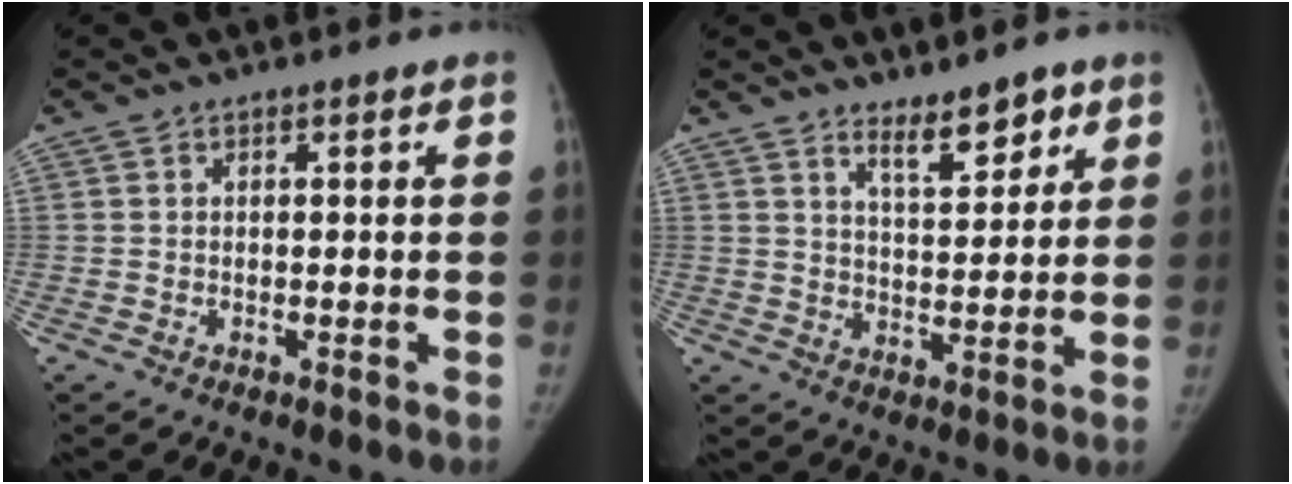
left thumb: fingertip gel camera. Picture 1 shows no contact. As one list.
[{"total": 6.9, "force": [5.1, 2.5, 4.0], "torque": [-0.039, -0.041, 0.081]}]